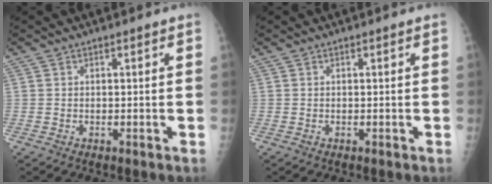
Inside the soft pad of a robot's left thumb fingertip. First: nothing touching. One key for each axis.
{"total": 0.0}